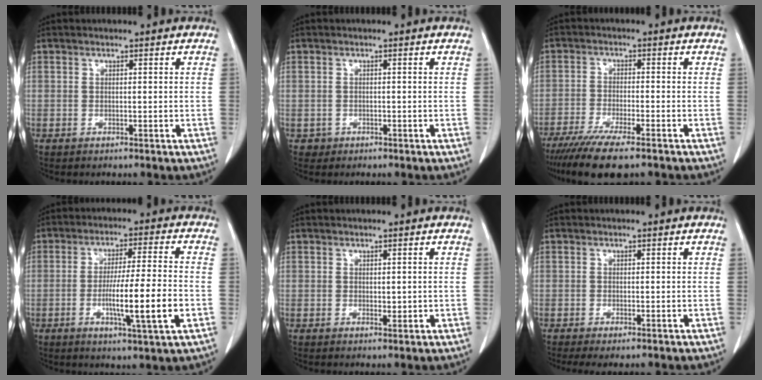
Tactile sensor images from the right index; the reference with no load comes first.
{"total": 1.0, "force": [-0.6, 0.9, -0.1], "torque": [-0.001, 0.004, -0.009]}
{"total": 10.4, "force": [-8.0, 1.2, 6.6], "torque": [-0.104, -0.023, -0.127]}
{"total": 10.8, "force": [-2.8, -0.1, 10.4], "torque": [-0.176, -0.011, -0.050]}
{"total": 1.0, "force": [0.1, 0.6, 0.7], "torque": [-0.006, -0.002, 0.004]}
{"total": 2.7, "force": [-1.9, 0.6, 1.7], "torque": [-0.024, -0.007, -0.027]}